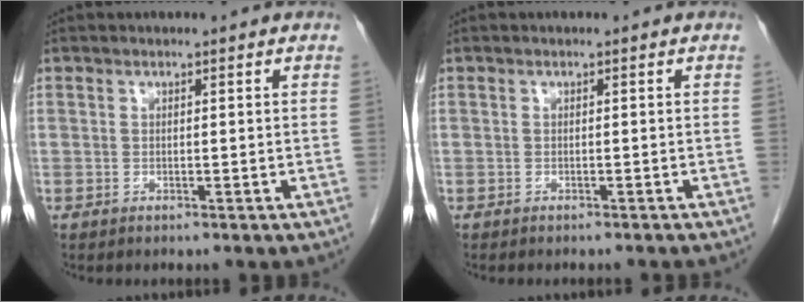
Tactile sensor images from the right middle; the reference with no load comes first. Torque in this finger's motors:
{"motor_torque": [0.37, -0.33, 0.00, 0.00]}